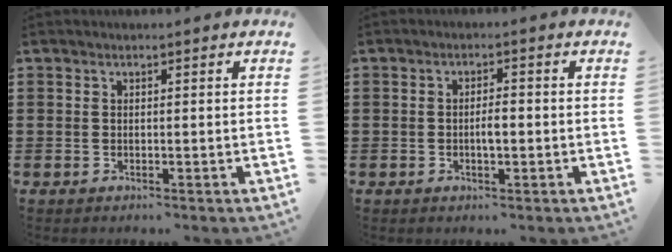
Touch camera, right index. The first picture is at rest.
{"total": 2.5, "force": [-0.4, 0.8, 2.4], "torque": [-0.044, 0.003, -0.008]}